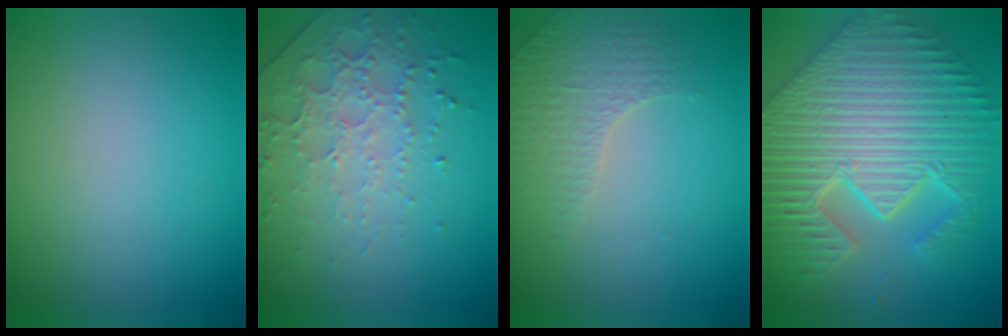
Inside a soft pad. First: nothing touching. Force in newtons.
{"total": 4.6, "press": 3.1, "slide": 3.4}
{"total": 1.8, "press": 1.6, "slide": 0.8}
{"total": 11.6, "press": 7.8, "slide": 8.5}